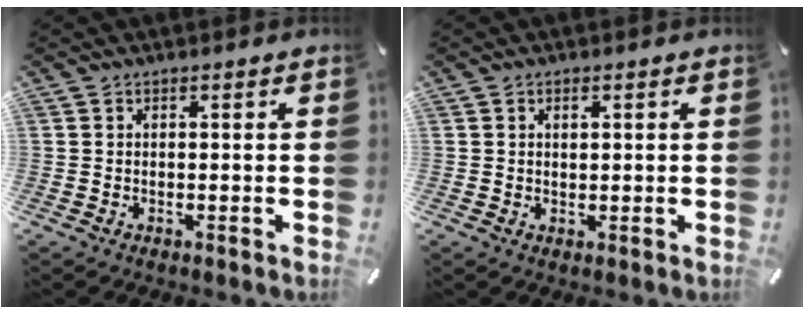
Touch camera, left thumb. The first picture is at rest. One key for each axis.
{"total": 1.2, "fx": 0.4, "fy": 0.8, "fz": 0.8, "tx": -0.010, "ty": 0.000, "tz": 0.006}